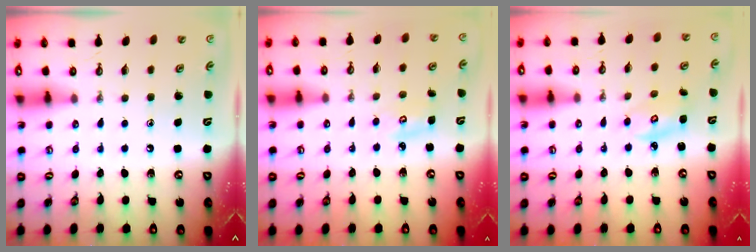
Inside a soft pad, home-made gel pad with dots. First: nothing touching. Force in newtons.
{"total": 4.4, "press": 4.4, "slide": 0.3}
{"total": 4.4, "press": 4.4, "slide": 0.4}